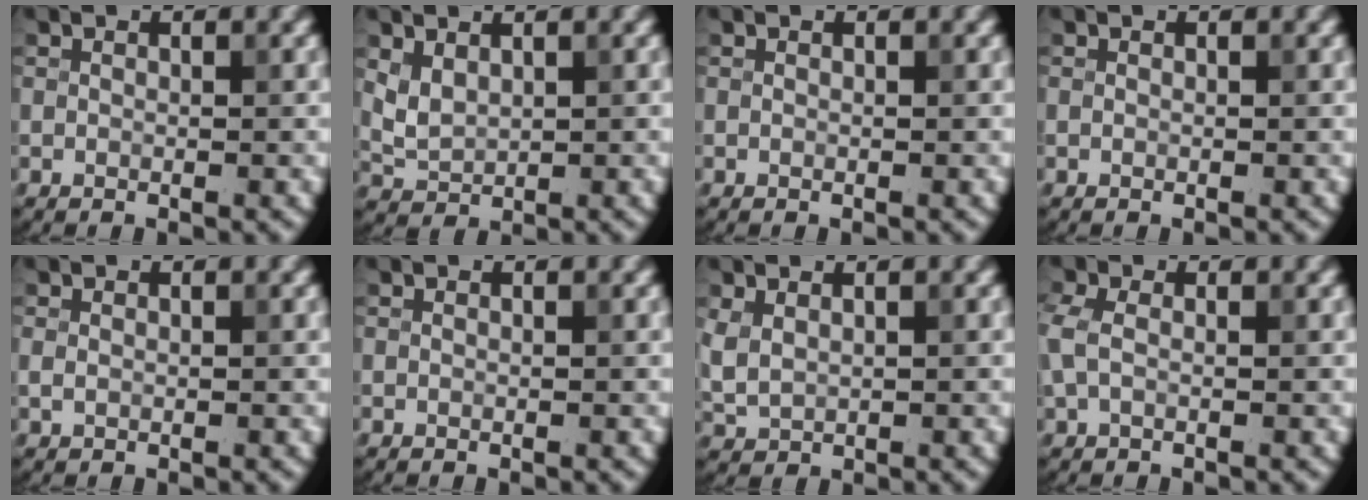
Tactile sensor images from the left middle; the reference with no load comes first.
{"total": 2.0, "force": [0.9, 1.3, 1.2], "torque": [-0.032, -0.002, 0.028]}
{"total": 0.0}
{"total": 0.0}
{"total": 0.8, "force": [0.0, 0.6, 0.5], "torque": [-0.012, 0.005, 0.002]}
{"total": 0.0}
{"total": 2.4, "force": [0.6, 1.7, 1.6], "torque": [-0.043, 0.001, 0.023]}
{"total": 2.3, "force": [-0.1, 1.5, 1.7], "torque": [-0.045, 0.008, -0.005]}